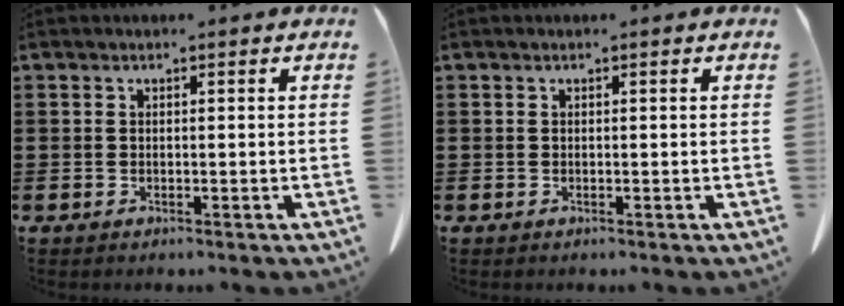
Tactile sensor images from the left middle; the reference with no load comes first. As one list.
[{"total": 0.0}]